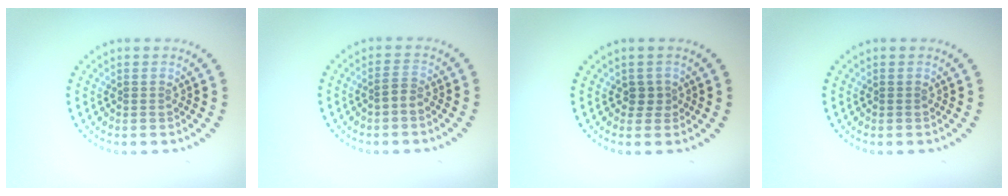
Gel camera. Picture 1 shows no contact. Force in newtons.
{"total": 1.2, "press": 1.0, "slide": 0.7}
{"total": 1.3, "press": 0.9, "slide": 0.9}
{"total": 0.0}